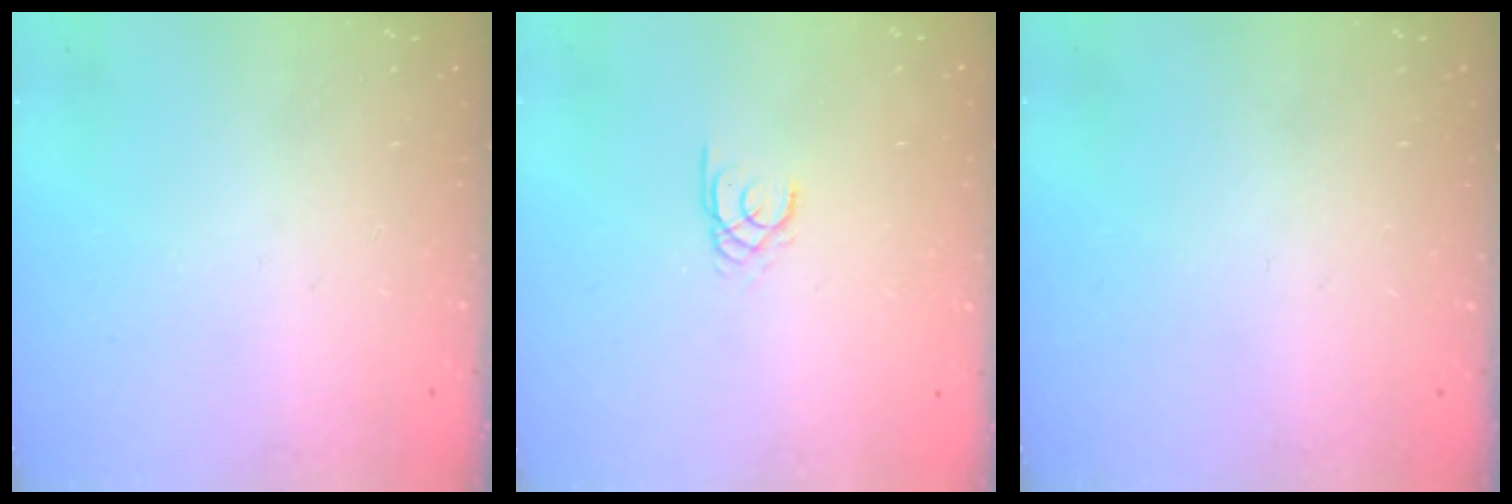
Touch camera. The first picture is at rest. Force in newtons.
{"total": 1.6, "press": 1.6, "slide": 0.2}
{"total": 0.0}